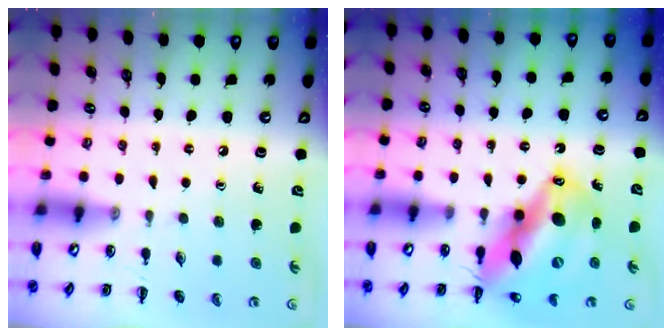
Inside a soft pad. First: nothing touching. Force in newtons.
{"total": 18.4, "press": 17.6, "slide": 5.3}